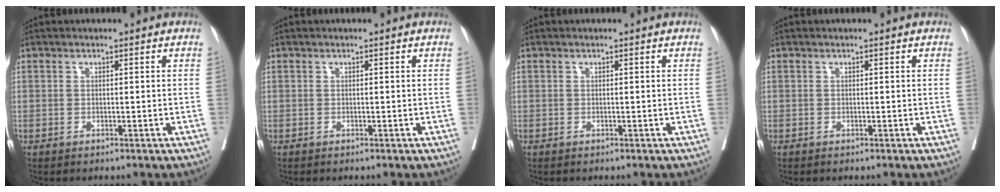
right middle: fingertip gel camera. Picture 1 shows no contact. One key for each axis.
{"total": 0.0}
{"total": 0.0}
{"total": 0.0}